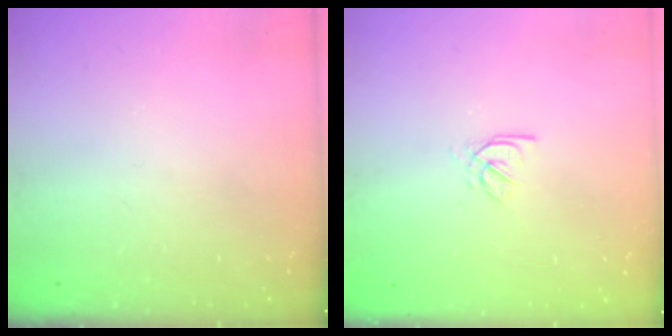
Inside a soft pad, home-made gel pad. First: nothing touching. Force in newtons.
{"total": 2.2, "press": 2.2, "slide": 0.4}